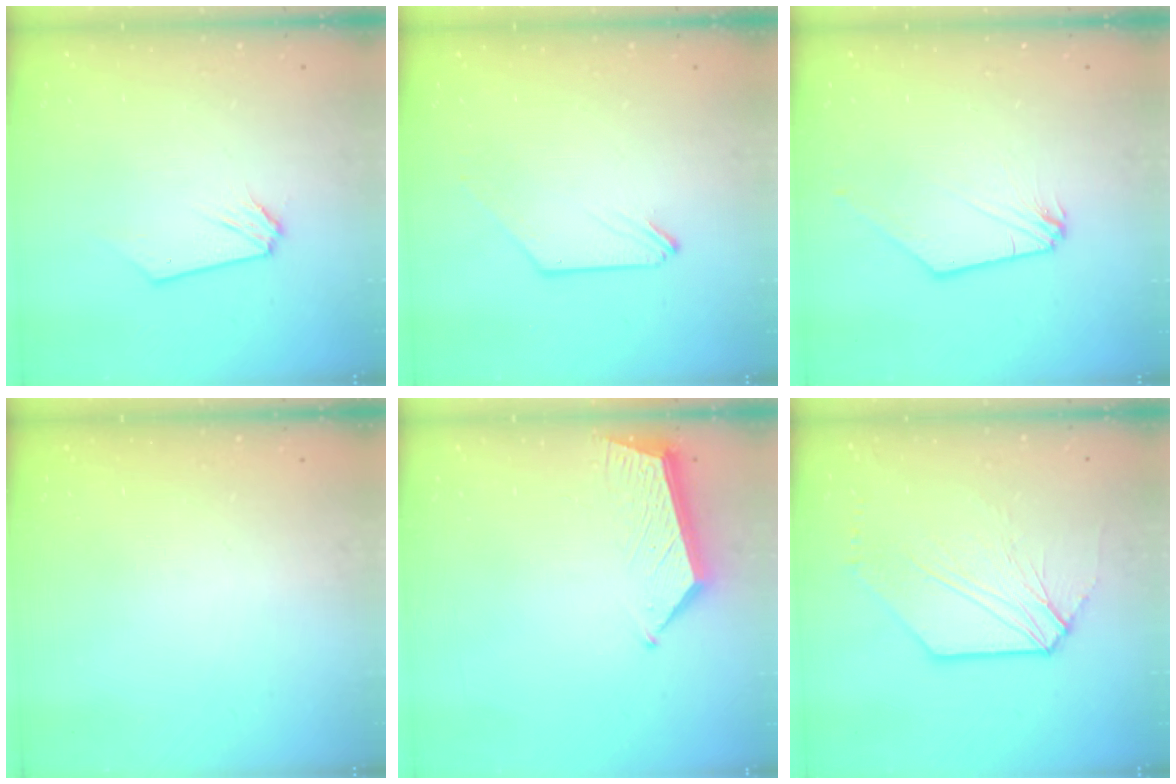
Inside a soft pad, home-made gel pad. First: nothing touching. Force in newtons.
{"total": 0.0}
{"total": 0.6, "press": 0.5, "slide": 0.1}
{"total": 0.7, "press": 0.7, "slide": 0.1}
{"total": 7.0, "press": 7.0, "slide": 0.1}
{"total": 6.6, "press": 6.5, "slide": 0.8}